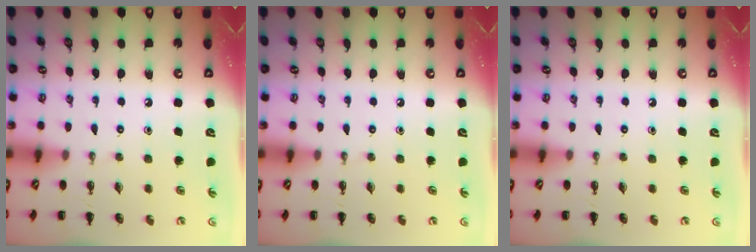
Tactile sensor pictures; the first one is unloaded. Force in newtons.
{"total": 0.0}
{"total": 0.0}